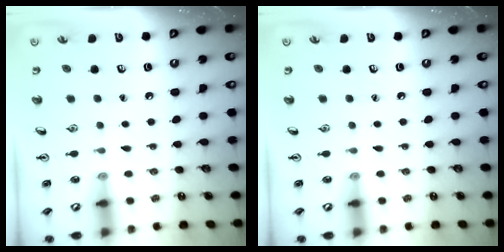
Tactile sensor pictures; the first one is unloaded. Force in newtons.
{"total": 0.0}